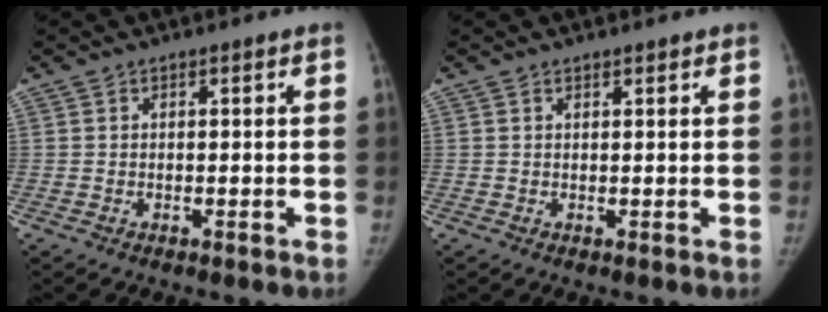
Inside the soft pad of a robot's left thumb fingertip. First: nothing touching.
{"total": 1.1, "force": [1.0, 0.5, 0.4], "torque": [-0.003, -0.005, 0.013]}